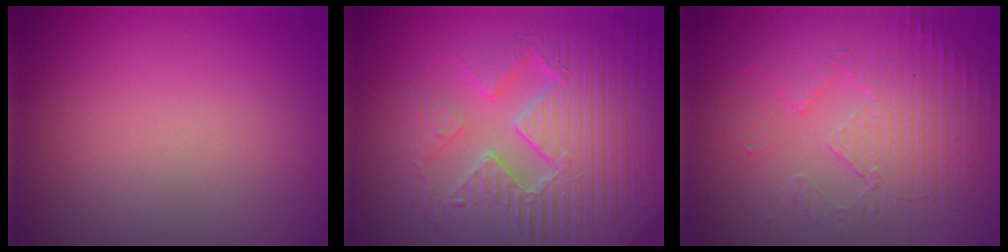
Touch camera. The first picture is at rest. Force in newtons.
{"total": 9.3, "press": 6.6, "slide": 6.5}
{"total": 5.5, "press": 3.6, "slide": 4.1}